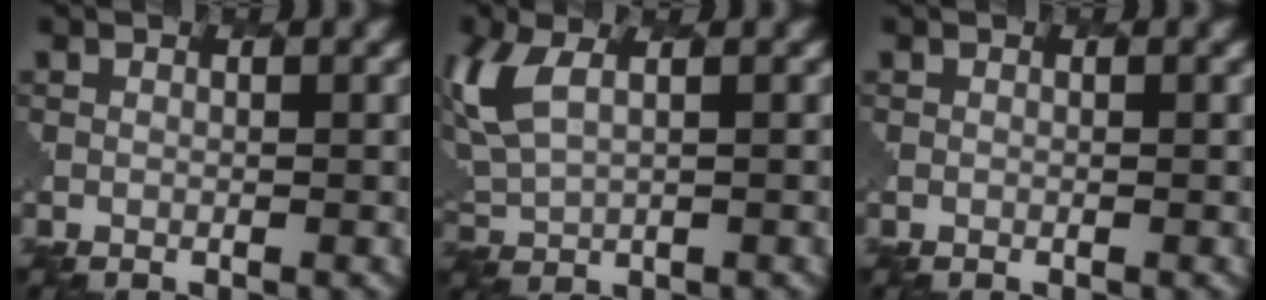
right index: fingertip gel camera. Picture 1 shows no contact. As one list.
[{"total": 4.4, "force": [1.9, 2.2, 3.3], "torque": [-0.095, 0.002, 0.042]}, {"total": 0.0}]